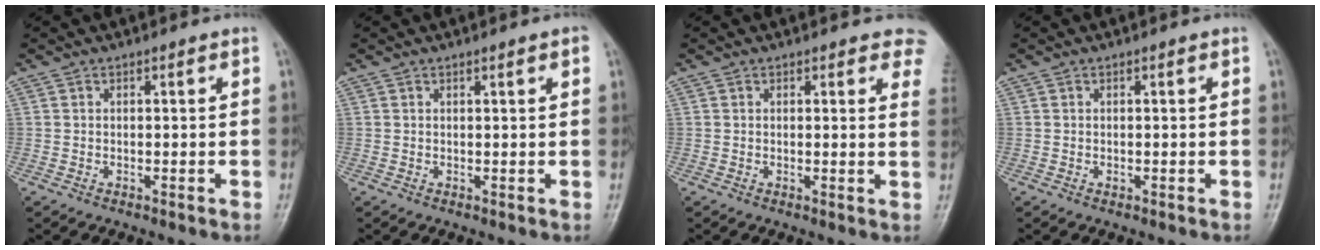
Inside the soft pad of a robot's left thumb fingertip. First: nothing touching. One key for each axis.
{"total": 1.4, "fx": 0.9, "fy": 0.0, "fz": 1.1, "tx": -0.014, "ty": -0.001, "tz": 0.011}
{"total": 6.4, "fx": 5.1, "fy": 2.3, "fz": 3.2, "tx": -0.002, "ty": -0.018, "tz": 0.037}
{"total": 0.5, "fx": 0.2, "fy": 0.2, "fz": 0.5, "tx": -0.008, "ty": 0.002, "tz": 0.003}